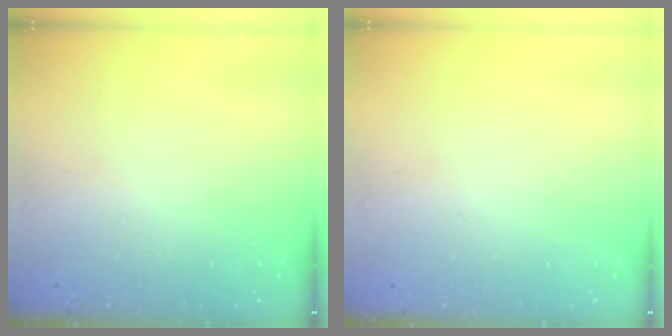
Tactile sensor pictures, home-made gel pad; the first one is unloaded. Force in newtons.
{"total": 0.0}